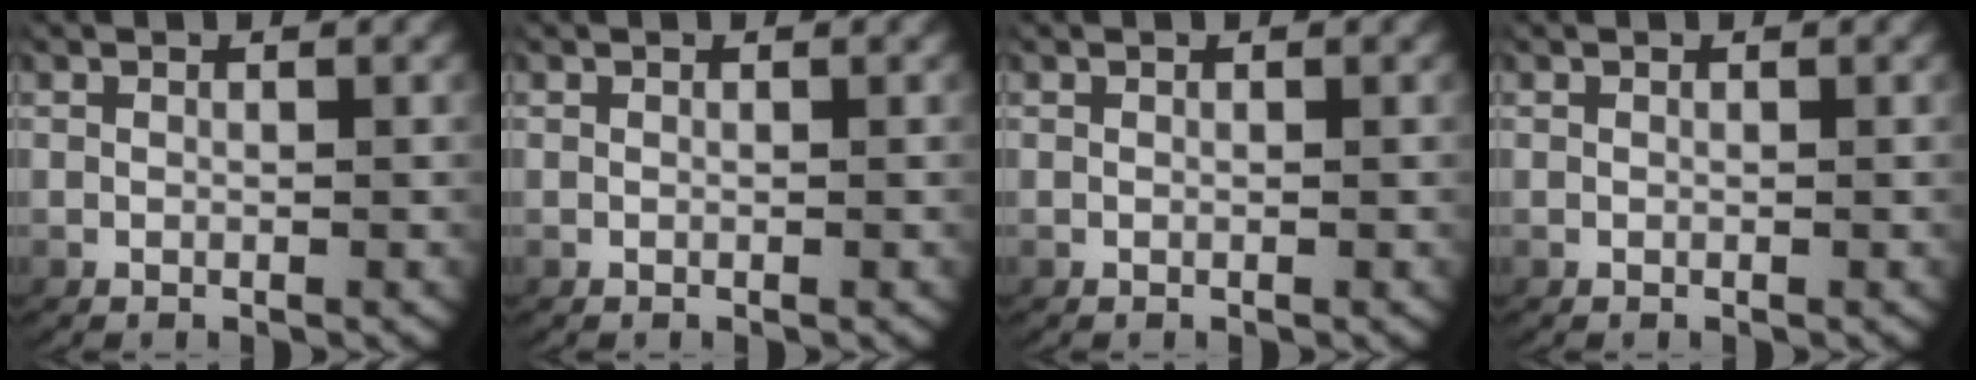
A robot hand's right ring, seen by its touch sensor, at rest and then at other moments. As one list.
[{"total": 0.0}, {"total": 0.0}, {"total": 0.0}]